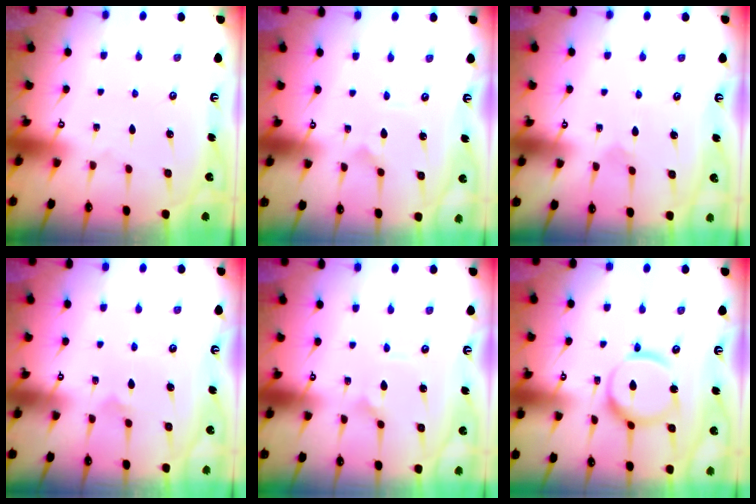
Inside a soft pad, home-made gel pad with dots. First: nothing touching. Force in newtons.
{"total": 2.6, "press": 2.6, "slide": 0.1}
{"total": 3.1, "press": 3.1, "slide": 0.2}
{"total": 4.7, "press": 4.7, "slide": 0.5}
{"total": 2.4, "press": 2.4, "slide": 0.2}
{"total": 12.8, "press": 12.7, "slide": 1.4}